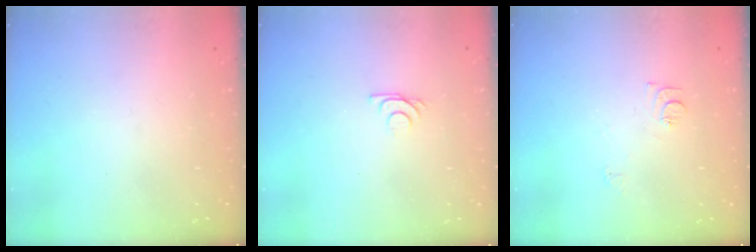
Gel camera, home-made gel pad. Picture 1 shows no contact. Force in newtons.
{"total": 6.2, "press": 6.2, "slide": 0.8}
{"total": 6.7, "press": 6.7, "slide": 0.8}